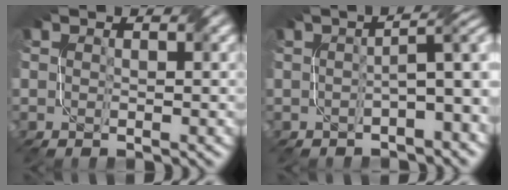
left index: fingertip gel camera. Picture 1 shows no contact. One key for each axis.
{"total": 5.0, "fx": -0.9, "fy": 1.3, "fz": 4.7, "tx": -0.060, "ty": 0.014, "tz": -0.017}